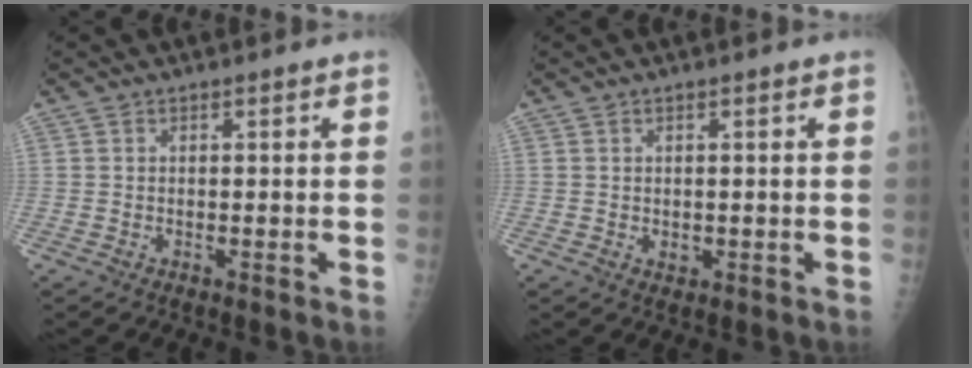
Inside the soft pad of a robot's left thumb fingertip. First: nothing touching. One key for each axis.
{"total": 1.2, "fx": 0.0, "fy": 1.0, "fz": 0.8, "tx": -0.007, "ty": -0.001, "tz": 0.004}